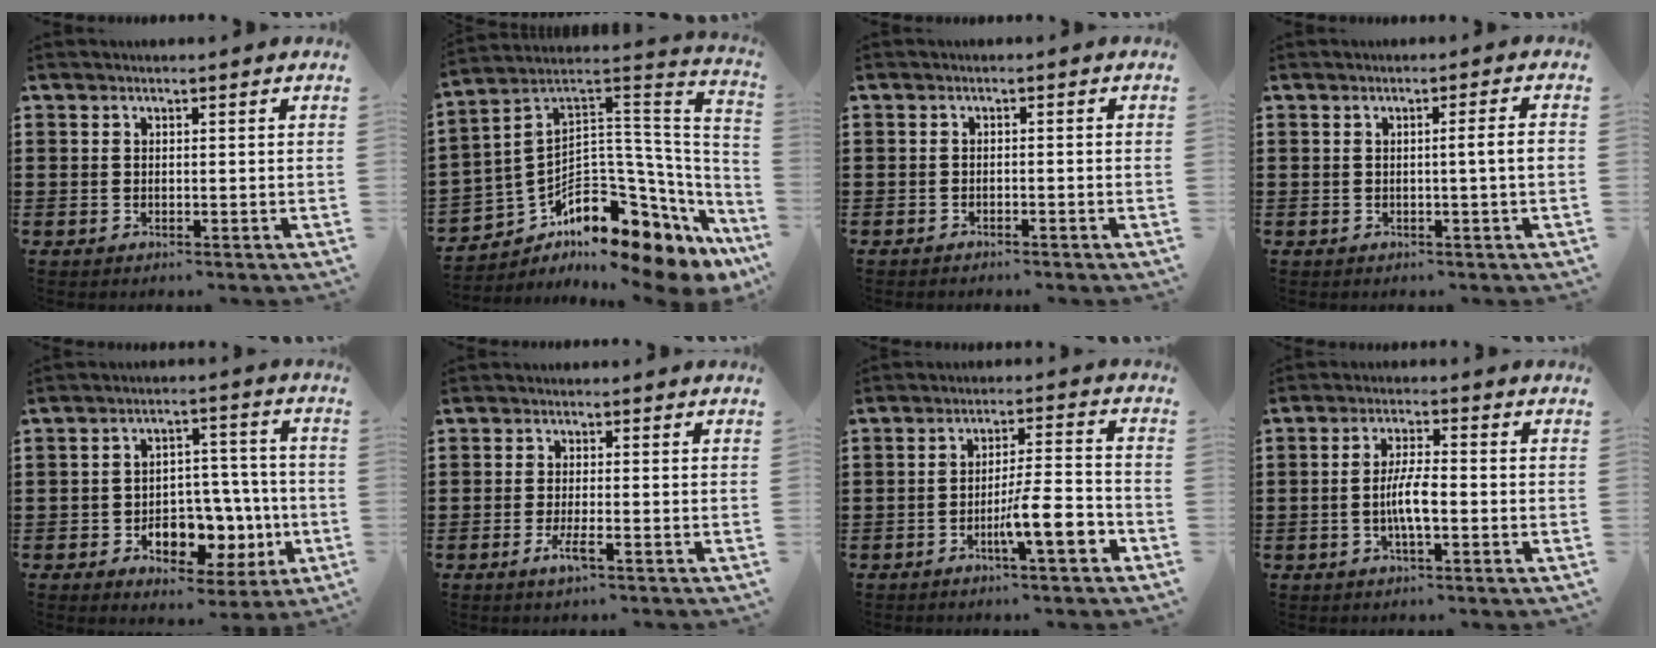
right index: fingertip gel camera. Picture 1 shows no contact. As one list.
[{"total": 8.9, "force": [-5.6, 4.8, 5.0], "torque": [-0.116, -0.027, -0.112]}, {"total": 1.2, "force": [-1.2, 0.1, 0.1], "torque": [-0.006, 0.002, -0.025]}, {"total": 3.0, "force": [-0.1, -0.2, 3.0], "torque": [-0.052, -0.004, -0.005]}, {"total": 8.1, "force": [-2.6, 5.7, 5.2], "torque": [-0.075, 0.017, -0.042]}, {"total": 3.0, "force": [-1.5, 0.5, 2.6], "torque": [-0.063, -0.011, -0.032]}, {"total": 8.8, "force": [-4.0, 1.3, 7.8], "torque": [-0.131, 0.002, -0.068]}, {"total": 5.5, "force": [-1.0, 1.2, 5.3], "torque": [-0.107, -0.001, -0.025]}]